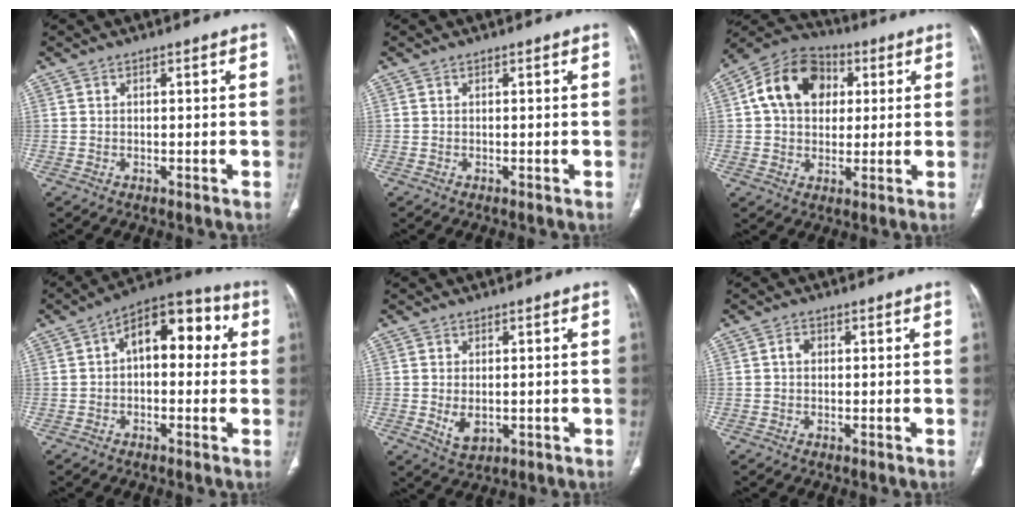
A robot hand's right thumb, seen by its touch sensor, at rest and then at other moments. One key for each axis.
{"total": 0.0}
{"total": 12.4, "fx": 2.9, "fy": 9.5, "fz": 7.3, "tx": -0.099, "ty": 0.011, "tz": 0.039}
{"total": 13.0, "fx": 2.0, "fy": 7.5, "fz": 10.4, "tx": -0.109, "ty": 0.042, "tz": 0.017}
{"total": 4.2, "fx": -0.5, "fy": 2.7, "fz": 3.2, "tx": -0.053, "ty": -0.010, "tz": 0.002}
{"total": 1.5, "fx": 0.1, "fy": 1.2, "fz": 0.9, "tx": -0.012, "ty": 0.006, "tz": -0.001}